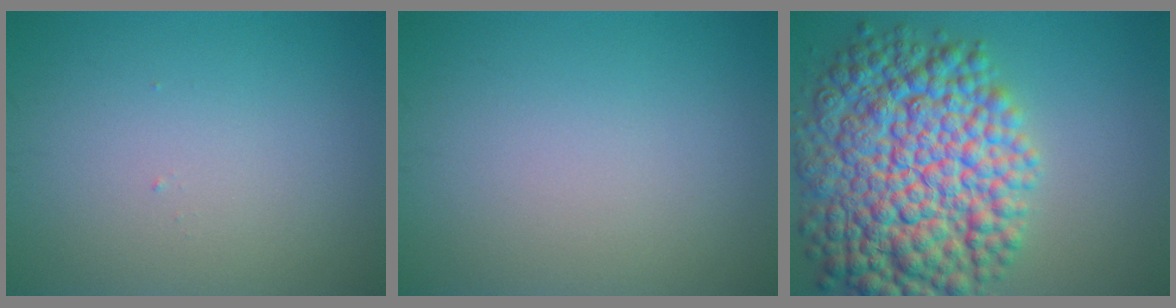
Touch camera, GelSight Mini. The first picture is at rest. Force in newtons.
{"total": 0.0}
{"total": 14.0, "press": 14.0, "slide": 0.2}